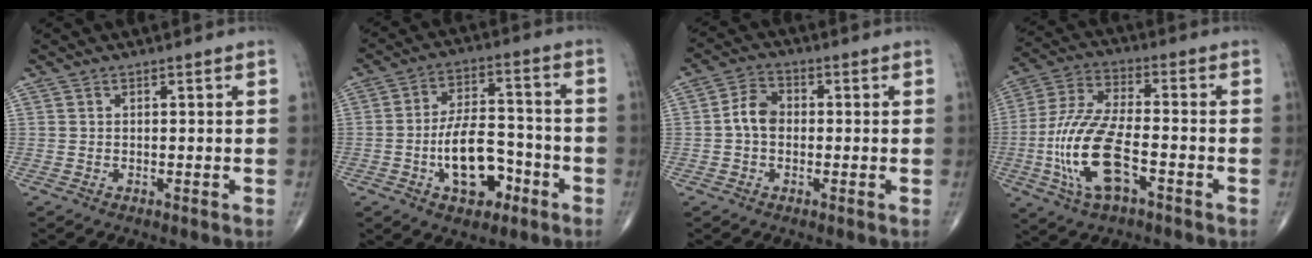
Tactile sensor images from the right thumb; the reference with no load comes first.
{"total": 12.5, "force": [-4.5, 6.7, 9.6], "torque": [-0.139, 0.038, -0.072]}
{"total": 5.1, "force": [-0.4, 3.8, 3.5], "torque": [-0.056, 0.018, -0.017]}
{"total": 15.8, "force": [-4.8, 6.4, 13.6], "torque": [-0.295, 0.023, -0.089]}